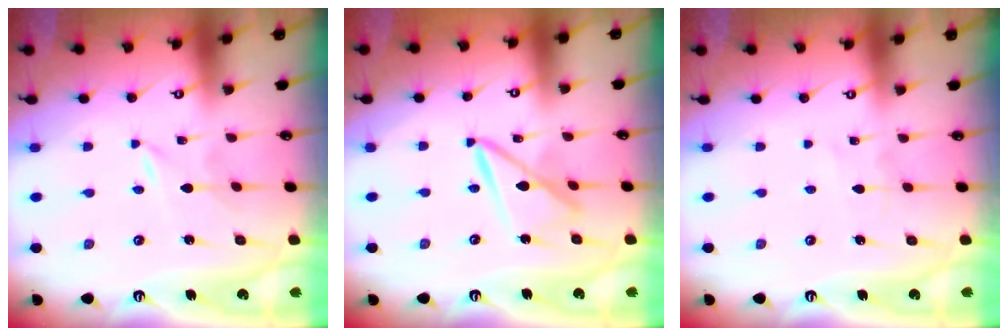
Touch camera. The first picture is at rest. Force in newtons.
{"total": 9.1, "press": 9.1, "slide": 0.8}
{"total": 0.7, "press": 0.7, "slide": 0.0}